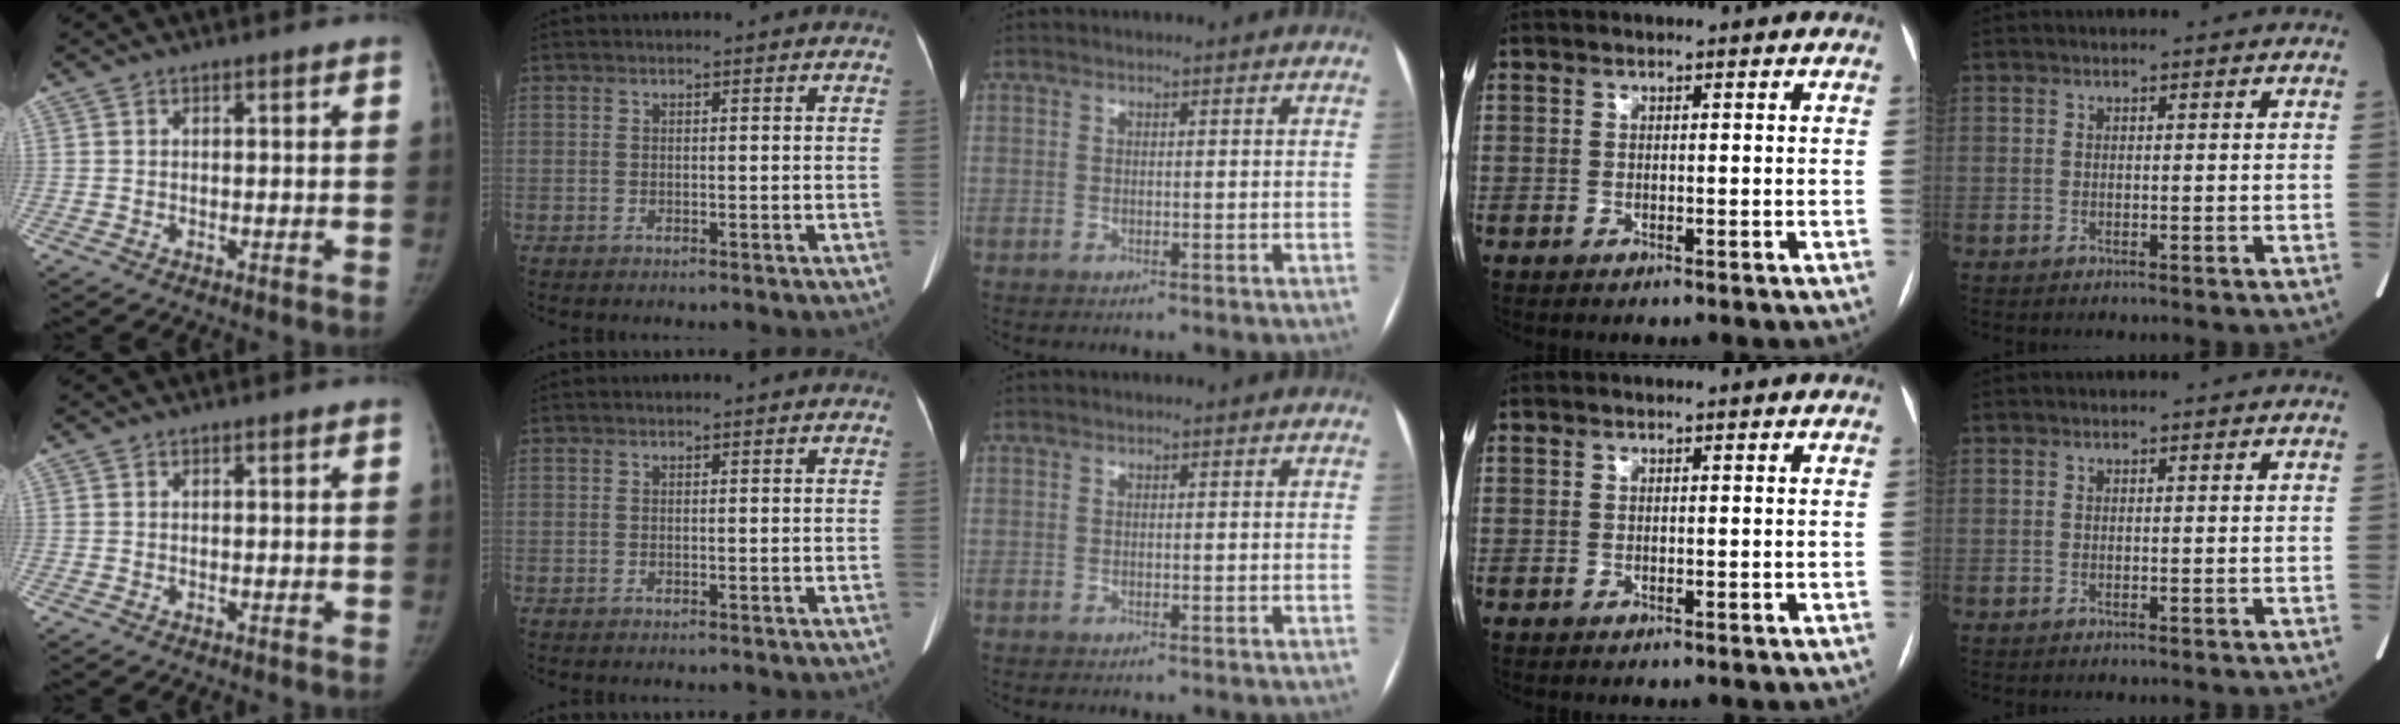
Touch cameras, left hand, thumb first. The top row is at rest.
{}